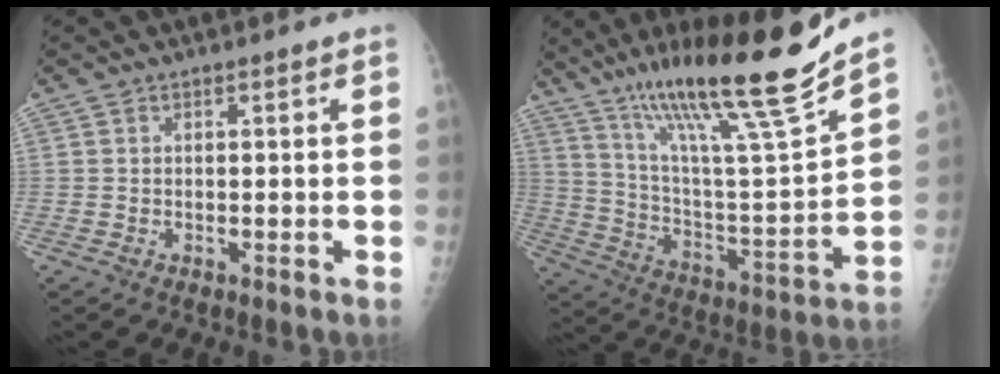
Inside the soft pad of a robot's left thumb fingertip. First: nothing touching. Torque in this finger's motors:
{"motor_torque": [0.24, 0.16, 1.42, -1.35, 0.16]}